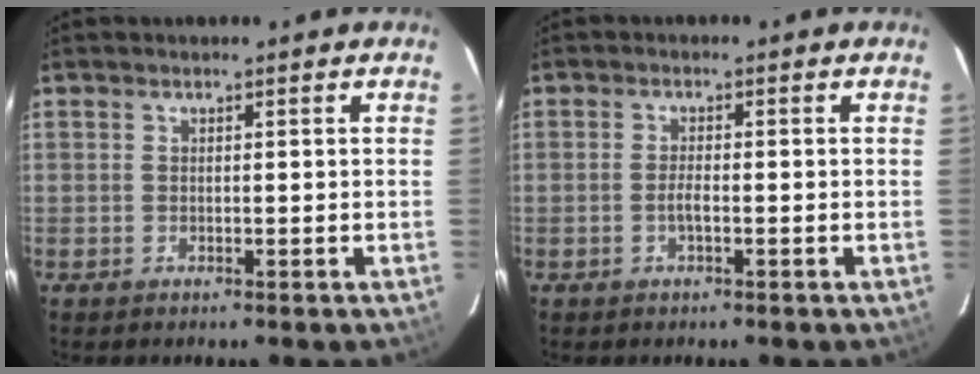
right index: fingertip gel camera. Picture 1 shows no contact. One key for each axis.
{"total": 1.8, "fx": -0.7, "fy": 0.3, "fz": 1.7, "tx": -0.034, "ty": 0.001, "tz": -0.015}